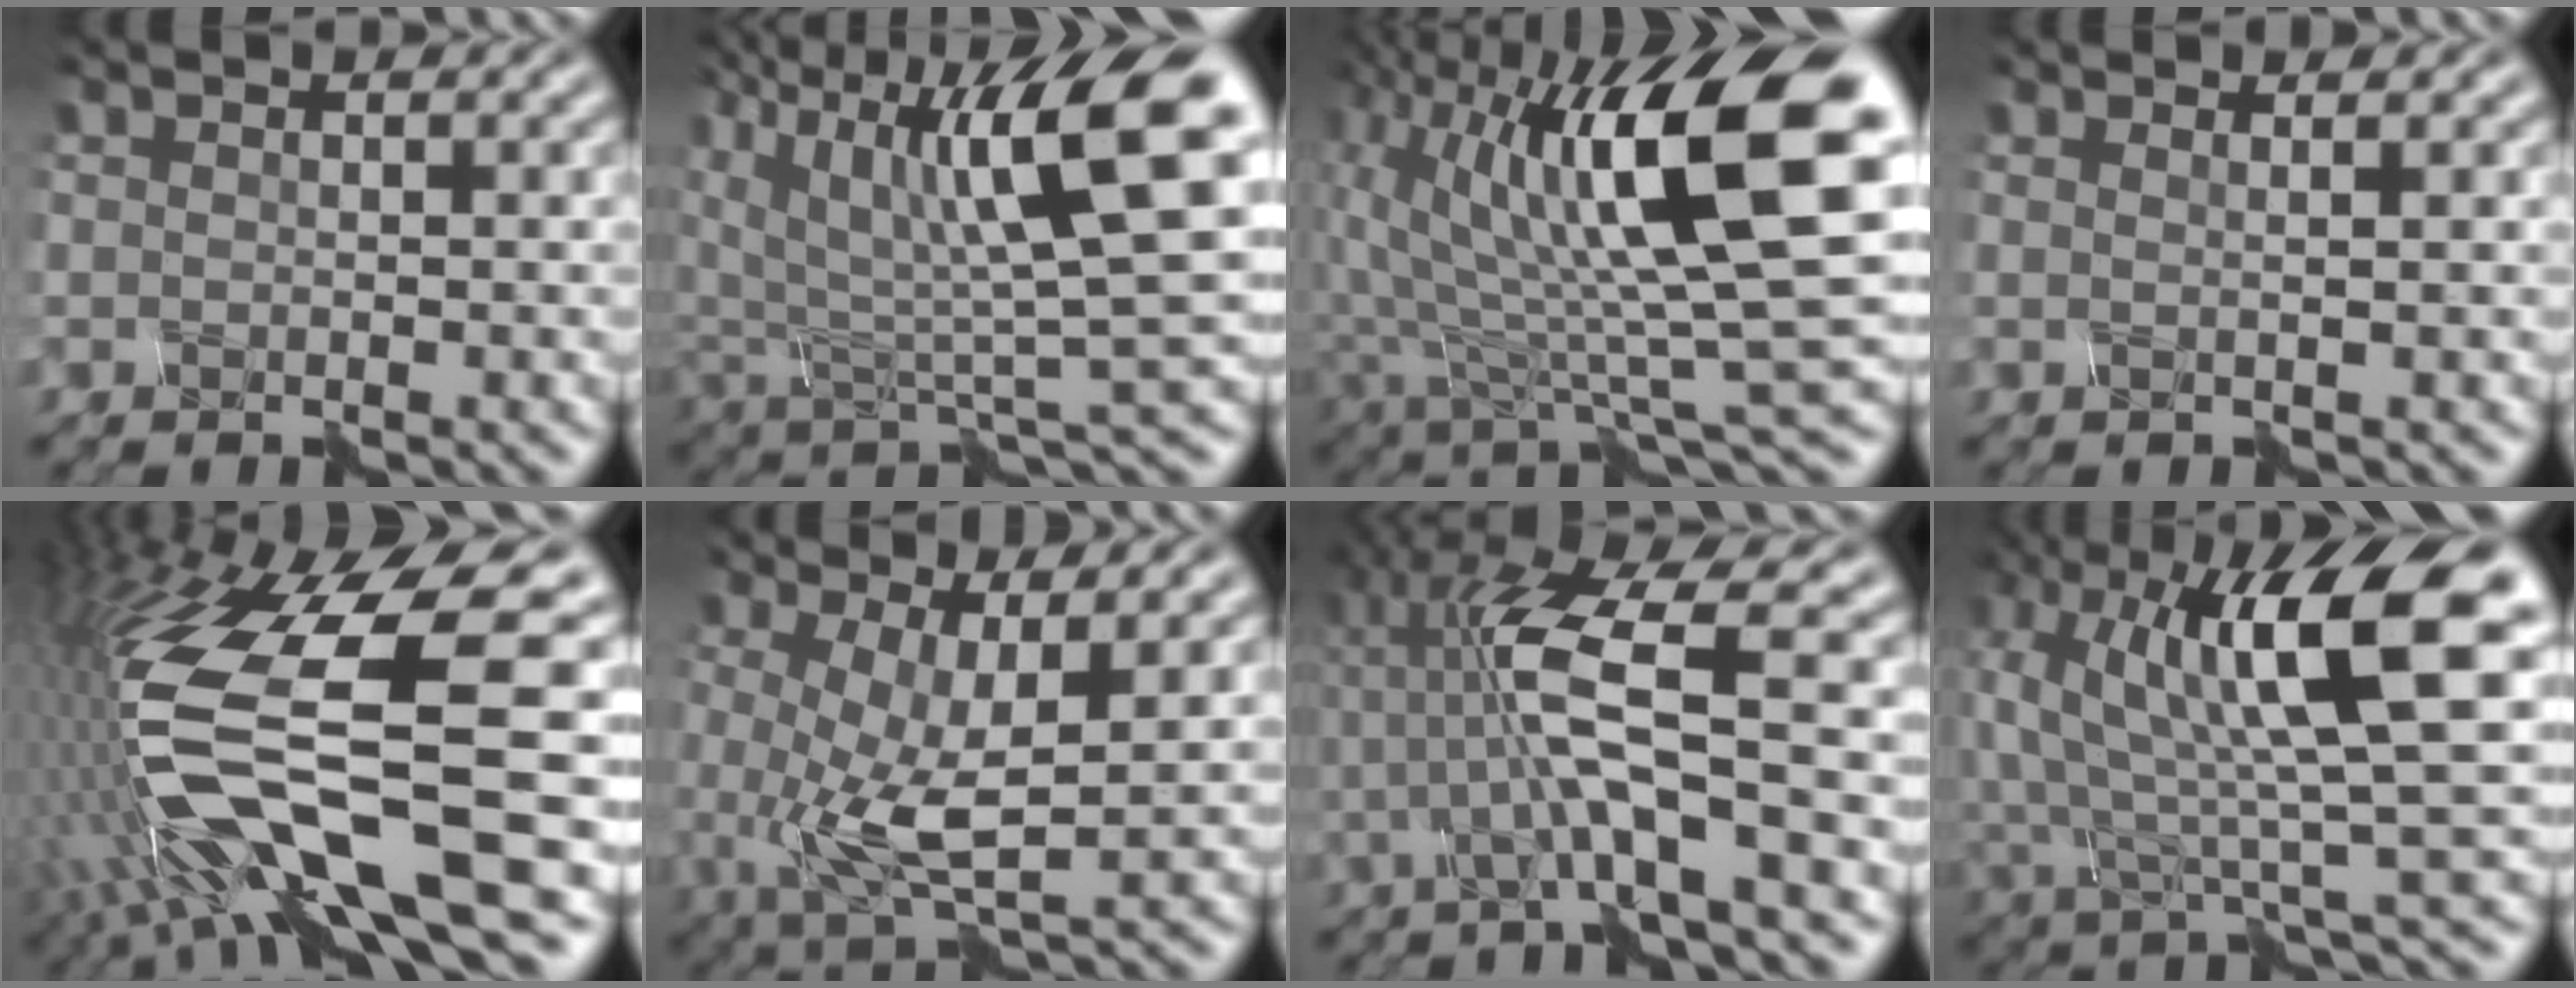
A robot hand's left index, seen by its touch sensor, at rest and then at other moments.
{"total": 11.2, "force": [4.1, 3.9, 9.7], "torque": [-0.173, 0.005, 0.080]}
{"total": 13.5, "force": [3.1, 4.6, 12.4], "torque": [-0.225, 0.006, 0.052]}
{"total": 2.3, "force": [1.1, 1.3, 1.5], "torque": [0.003, 0.024, -0.019]}
{"total": 15.7, "force": [-3.6, 4.5, 14.6], "torque": [-0.309, 0.002, -0.052]}
{"total": 6.4, "force": [-0.8, 2.7, 5.8], "torque": [-0.129, -0.010, -0.007]}
{"total": 7.2, "force": [-0.9, 0.9, 7.1], "torque": [-0.137, 0.010, -0.013]}
{"total": 11.8, "force": [2.3, 3.5, 11.0], "torque": [-0.208, 0.008, 0.045]}